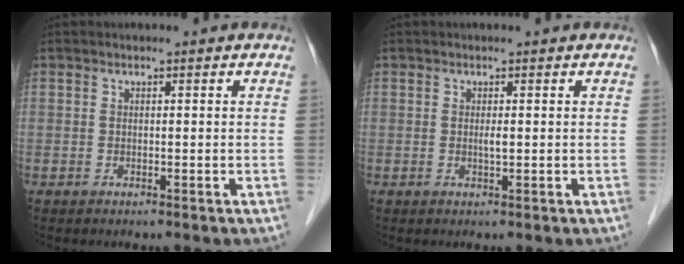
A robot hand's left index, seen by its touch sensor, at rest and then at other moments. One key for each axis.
{"total": 1.0, "fx": 0.1, "fy": 0.3, "fz": 1.0, "tx": -0.015, "ty": -0.002, "tz": 0.002}